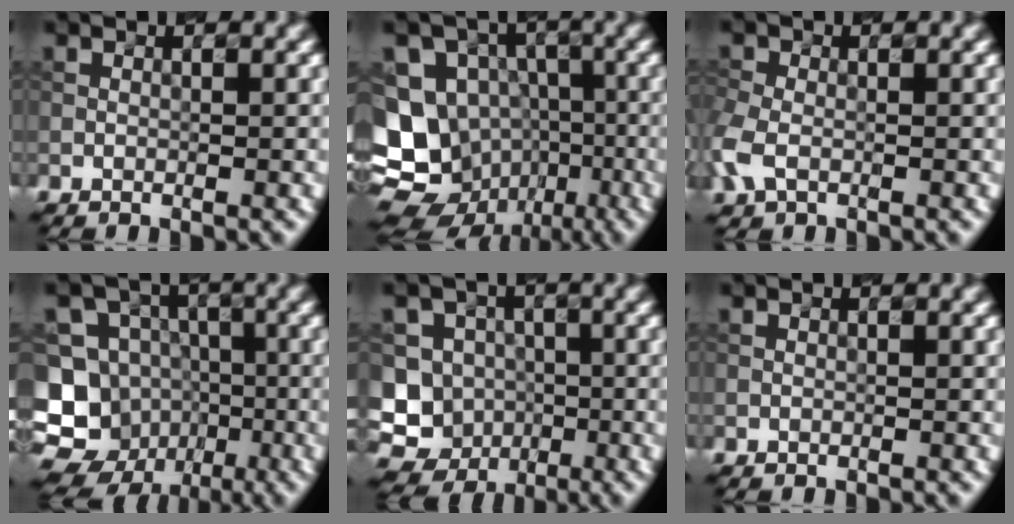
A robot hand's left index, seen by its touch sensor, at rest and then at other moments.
{"total": 14.0, "force": [-4.5, 12.0, 5.6], "torque": [-0.127, -0.007, -0.082]}
{"total": 3.4, "force": [-0.9, 2.3, 2.3], "torque": [-0.069, -0.002, -0.029]}
{"total": 17.0, "force": [-6.6, 15.1, 4.3], "torque": [-0.120, -0.011, -0.109]}
{"total": 11.9, "force": [-3.4, 11.0, 3.1], "torque": [-0.068, 0.006, -0.074]}
{"total": 0.0}